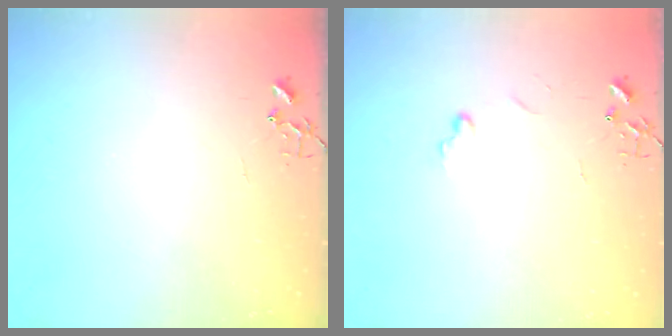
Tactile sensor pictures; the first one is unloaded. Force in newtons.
{"total": 4.3, "press": 4.3, "slide": 0.6}